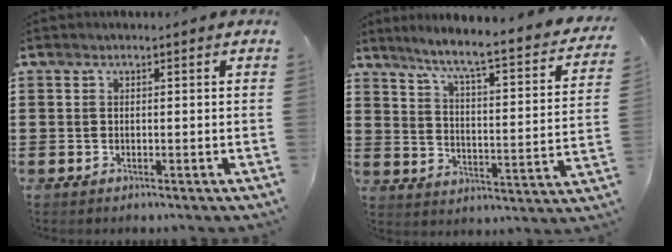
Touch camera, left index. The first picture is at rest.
{"total": 5.5, "force": [4.6, -0.7, 2.9], "torque": [-0.079, -0.045, 0.062]}